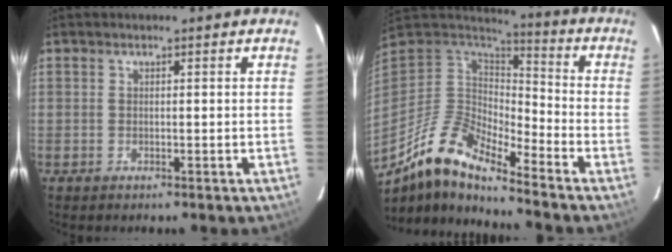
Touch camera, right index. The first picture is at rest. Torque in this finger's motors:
{"motor_torque": [0.97, -1.16, 0.08, 0.01]}